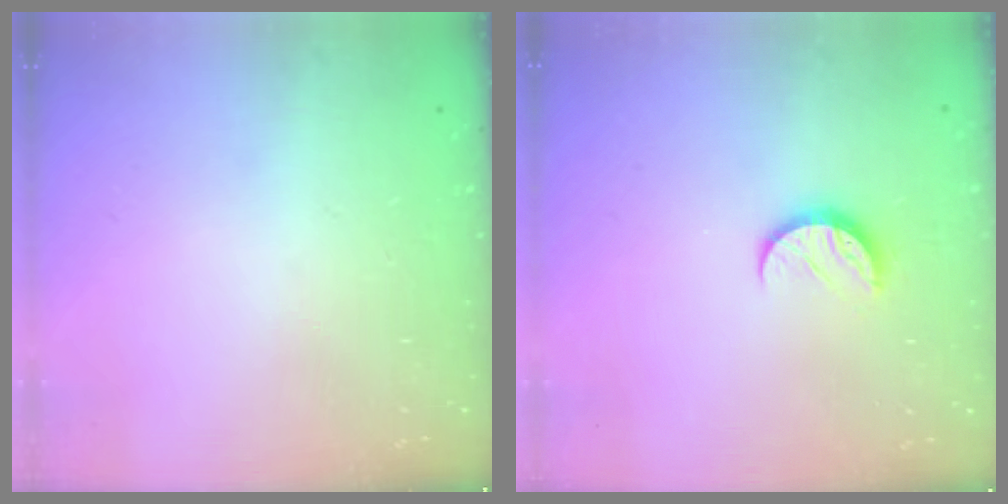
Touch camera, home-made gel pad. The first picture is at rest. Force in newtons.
{"total": 7.5, "press": 7.4, "slide": 0.9}